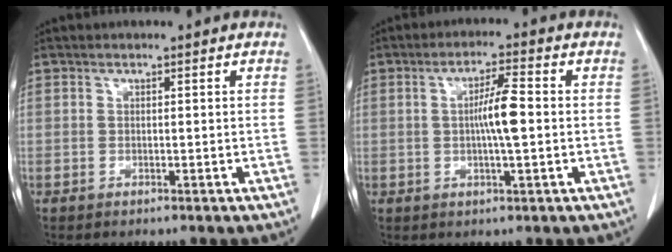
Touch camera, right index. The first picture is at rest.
{"total": 5.5, "force": [-0.3, 0.3, 5.5], "torque": [-0.100, 0.004, -0.009]}